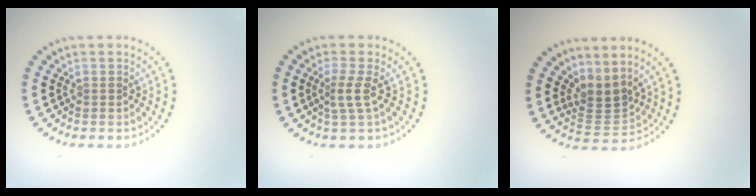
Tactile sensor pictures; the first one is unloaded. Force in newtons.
{"total": 1.9, "press": 1.3, "slide": 1.3}
{"total": 2.8, "press": 2.0, "slide": 1.9}